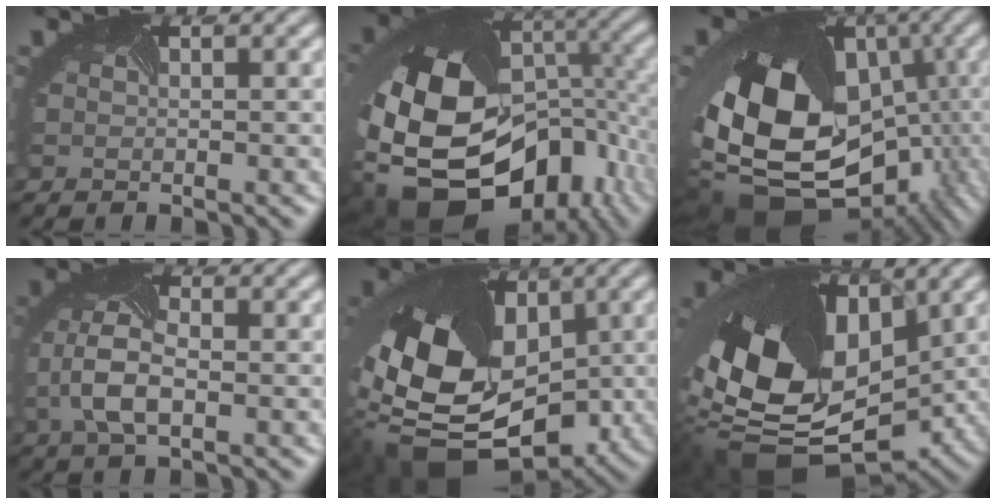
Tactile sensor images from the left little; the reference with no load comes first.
{"total": 20.9, "force": [-7.9, 14.8, 12.3], "torque": [-0.249, -0.064, -0.118]}
{"total": 19.5, "force": [-4.0, 14.2, 12.8], "torque": [-0.250, -0.054, -0.035]}
{"total": 4.2, "force": [-0.9, 2.2, 3.5], "torque": [-0.099, 0.005, -0.019]}
{"total": 15.9, "force": [-3.1, 11.1, 11.0], "torque": [-0.211, -0.020, -0.036]}
{"total": 16.5, "force": [-2.1, 11.1, 12.0], "torque": [-0.268, -0.050, -0.011]}